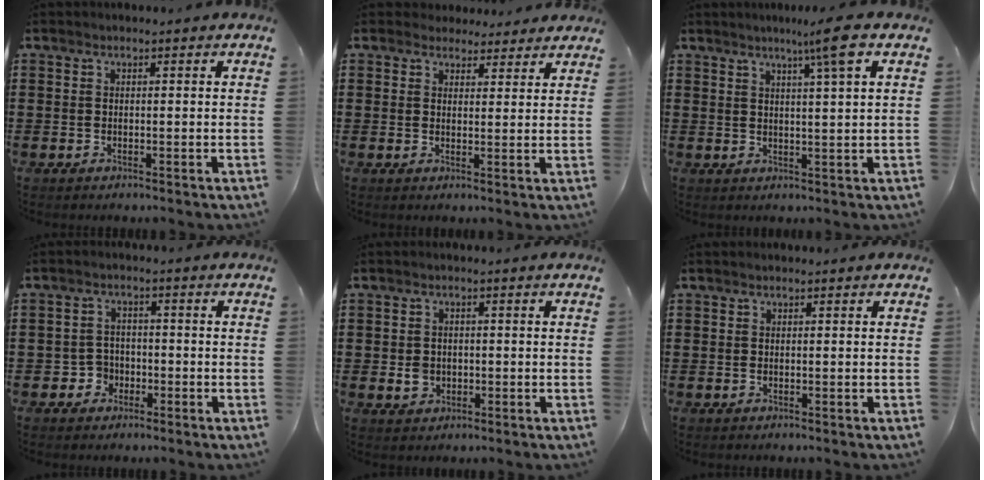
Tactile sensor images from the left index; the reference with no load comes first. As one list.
[{"total": 3.1, "force": [2.9, 1.2, 0.2], "torque": [-0.004, -0.006, 0.054]}, {"total": 6.1, "force": [3.5, -0.7, 5.0], "torque": [-0.088, -0.005, 0.052]}, {"total": 3.0, "force": [-1.6, 2.4, 0.7], "torque": [-0.022, 0.003, -0.035]}, {"total": 2.3, "force": [-0.3, 2.0, 1.0], "torque": [-0.025, 0.004, -0.008]}, {"total": 0.0}]